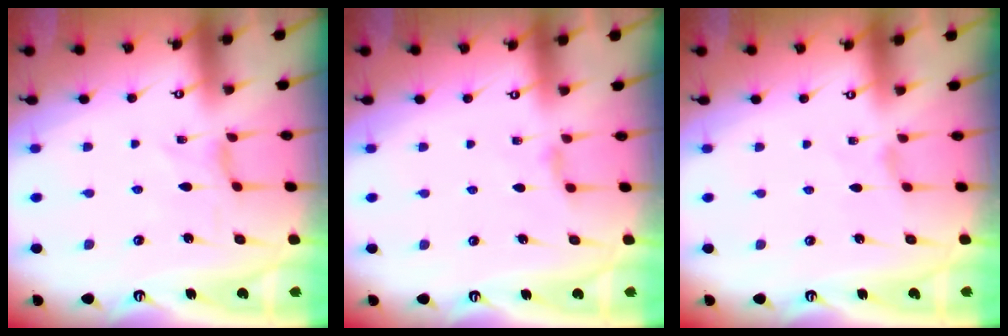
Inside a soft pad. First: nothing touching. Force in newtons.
{"total": 2.4, "press": 2.4, "slide": 0.4}
{"total": 0.0}